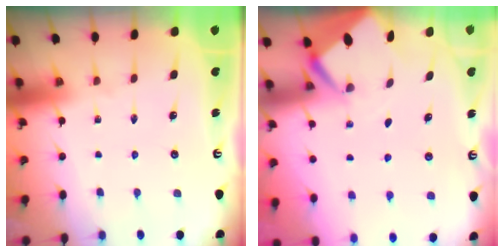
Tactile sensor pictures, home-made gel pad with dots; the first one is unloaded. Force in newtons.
{"total": 2.7, "press": 2.7, "slide": 0.2}